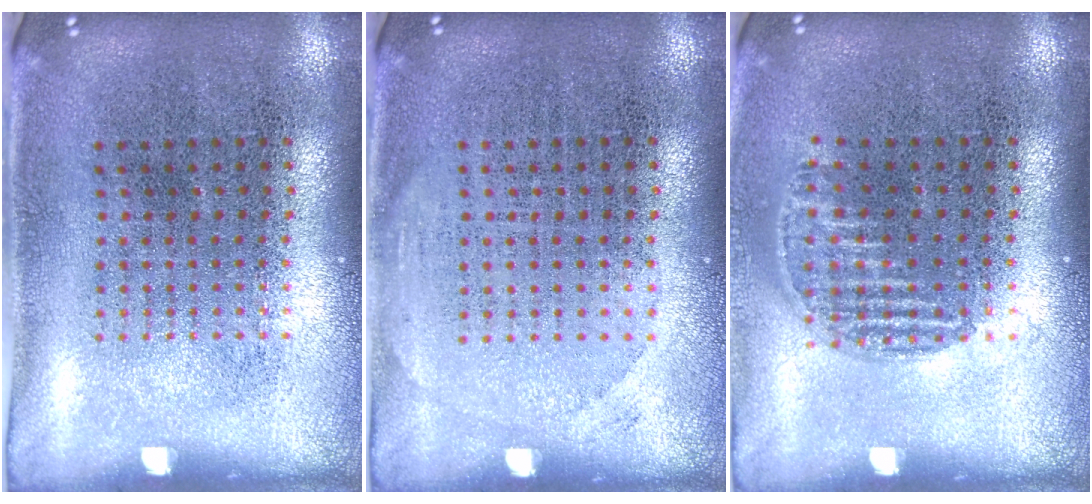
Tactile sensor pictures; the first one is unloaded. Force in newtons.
{"total": 0.8, "press": 0.8, "slide": 0.2}
{"total": 0.9, "press": 0.8, "slide": 0.5}